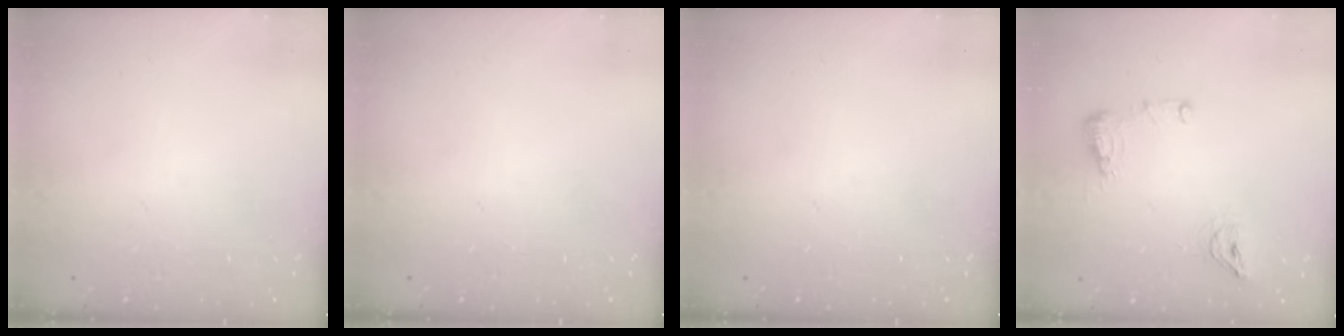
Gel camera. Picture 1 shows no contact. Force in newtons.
{"total": 0.0}
{"total": 0.0}
{"total": 8.9, "press": 8.8, "slide": 1.4}